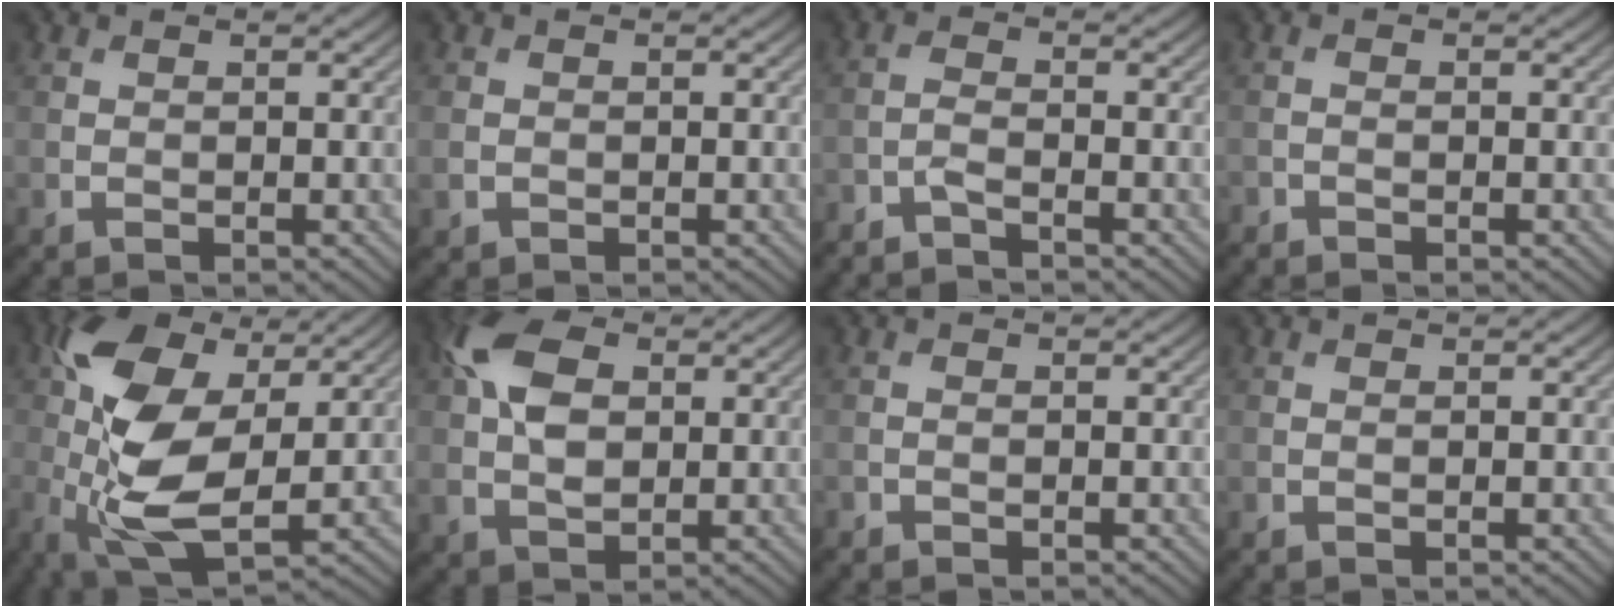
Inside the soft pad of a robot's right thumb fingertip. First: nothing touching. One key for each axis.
{"total": 1.5, "fx": -0.2, "fy": 1.4, "fz": 0.6, "tx": -0.019, "ty": -0.006, "tz": -0.006}
{"total": 2.4, "fx": -2.2, "fy": 0.3, "fz": 1.0, "tx": -0.026, "ty": -0.003, "tz": -0.054}
{"total": 0.7, "fx": -0.6, "fy": 0.2, "fz": 0.1, "tx": -0.003, "ty": 0.000, "tz": -0.014}
{"total": 14.1, "fx": 1.0, "fy": 7.6, "fz": 11.8, "tx": -0.281, "ty": -0.005, "tz": 0.012}
{"total": 7.9, "fx": 1.8, "fy": 5.0, "fz": 5.9, "tx": -0.145, "ty": 0.013, "tz": 0.027}
{"total": 0.5, "fx": -0.3, "fy": 0.3, "fz": 0.3, "tx": -0.006, "ty": 0.000, "tz": -0.007}
{"total": 0.0}